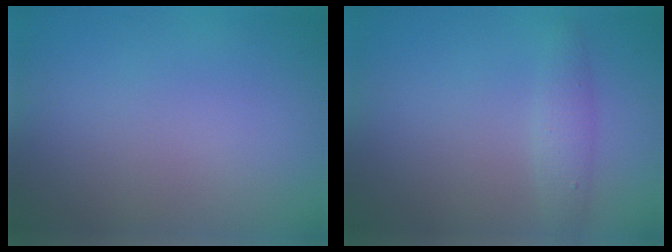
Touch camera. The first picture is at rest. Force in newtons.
{"total": 1.6, "press": 1.6, "slide": 0.0}